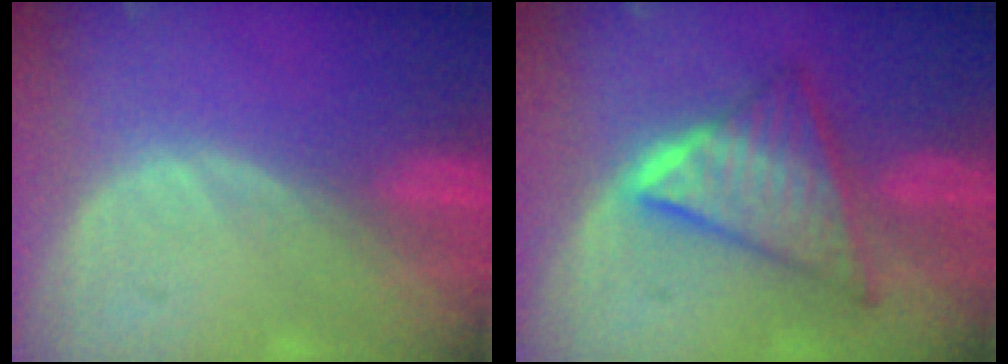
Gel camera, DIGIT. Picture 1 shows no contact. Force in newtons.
{"total": 8.9, "press": 8.9, "slide": 0.5}